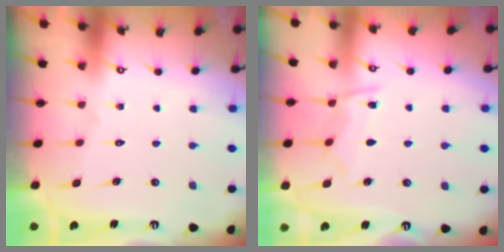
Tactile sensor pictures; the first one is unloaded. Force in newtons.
{"total": 7.5, "press": 7.4, "slide": 0.9}